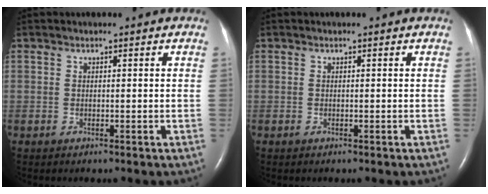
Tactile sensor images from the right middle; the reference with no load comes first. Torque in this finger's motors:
{"motor_torque": [-0.15, 0.07, -0.04, 0.01]}